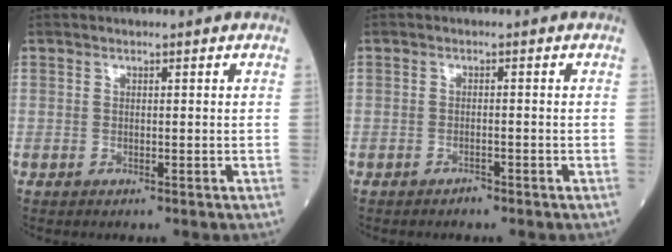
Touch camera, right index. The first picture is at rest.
{"total": 1.0, "force": [-0.9, 0.2, 0.3], "torque": [-0.008, 0.000, -0.014]}